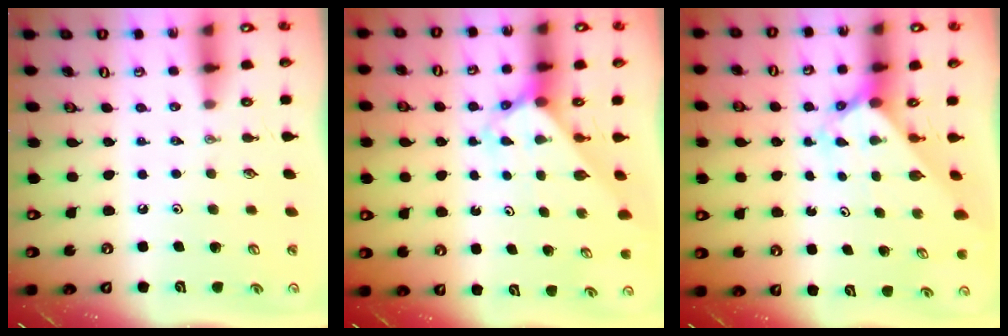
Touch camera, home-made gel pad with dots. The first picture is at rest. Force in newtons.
{"total": 2.6, "press": 2.6, "slide": 0.1}
{"total": 2.4, "press": 2.4, "slide": 0.2}